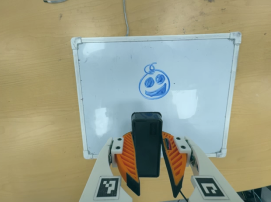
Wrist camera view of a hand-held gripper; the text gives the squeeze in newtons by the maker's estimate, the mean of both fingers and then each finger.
{"total": 10.6, "left": 8.6, "right": 12.6}